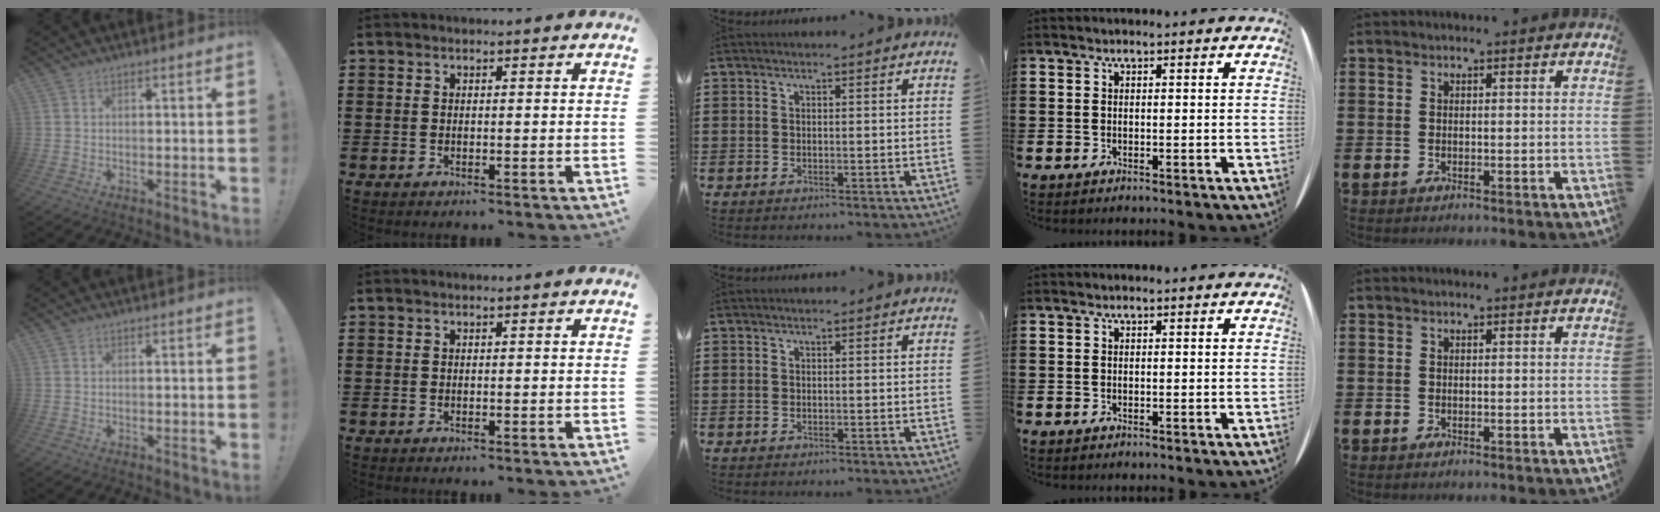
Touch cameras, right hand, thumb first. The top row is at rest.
{}